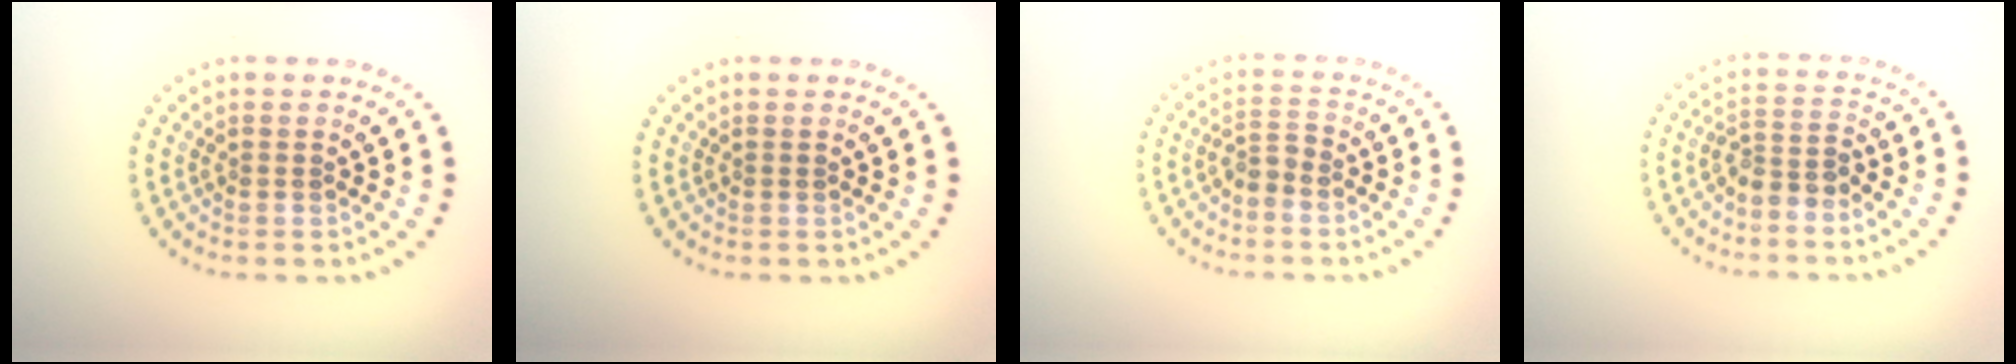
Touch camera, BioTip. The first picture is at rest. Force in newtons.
{"total": 0.0}
{"total": 1.5, "press": 1.3, "slide": 0.7}
{"total": 2.3, "press": 1.8, "slide": 1.5}